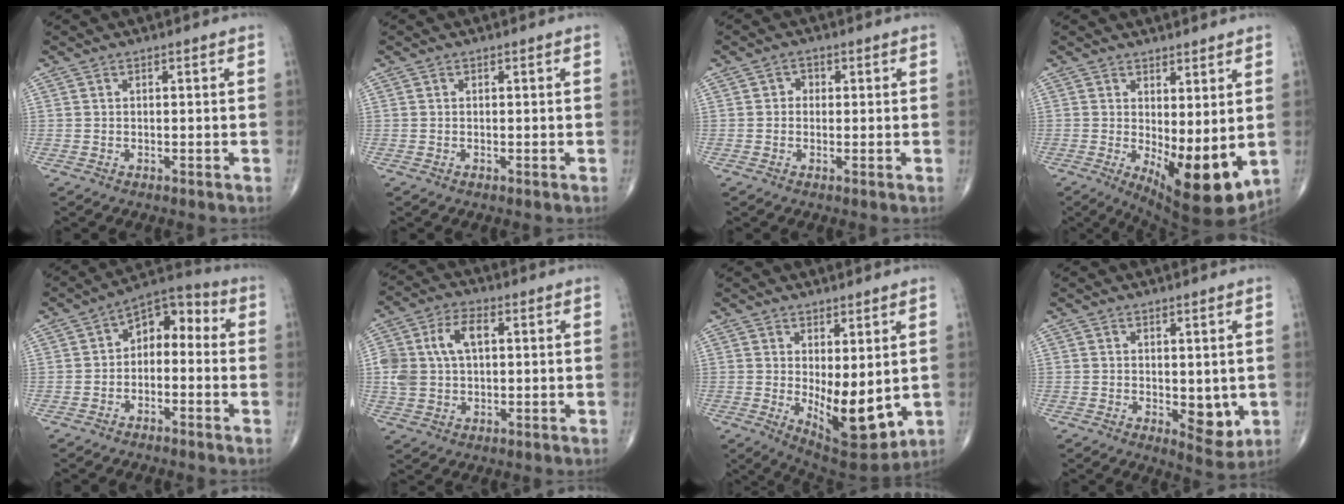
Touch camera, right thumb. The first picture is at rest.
{"total": 0.0}
{"total": 1.9, "force": [0.2, 1.7, 0.8], "torque": [0.002, 0.004, -0.003]}
{"total": 11.6, "force": [-0.7, 4.5, 10.6], "torque": [-0.149, -0.027, 0.006]}
{"total": 8.1, "force": [-0.6, 5.3, 6.2], "torque": [-0.061, 0.046, -0.029]}
{"total": 9.4, "force": [1.7, 5.8, 7.1], "torque": [-0.140, 0.016, 0.034]}
{"total": 11.7, "force": [-0.5, 5.1, 10.6], "torque": [-0.136, -0.029, 0.011]}
{"total": 5.7, "force": [-0.6, 3.0, 4.8], "torque": [-0.043, -0.013, 0.000]}